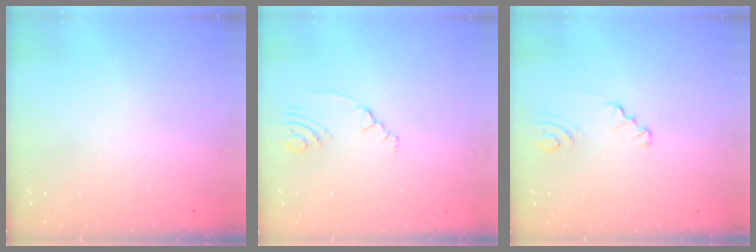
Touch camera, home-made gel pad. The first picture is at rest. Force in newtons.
{"total": 2.4, "press": 2.2, "slide": 1.1}
{"total": 2.2, "press": 2.2, "slide": 0.3}